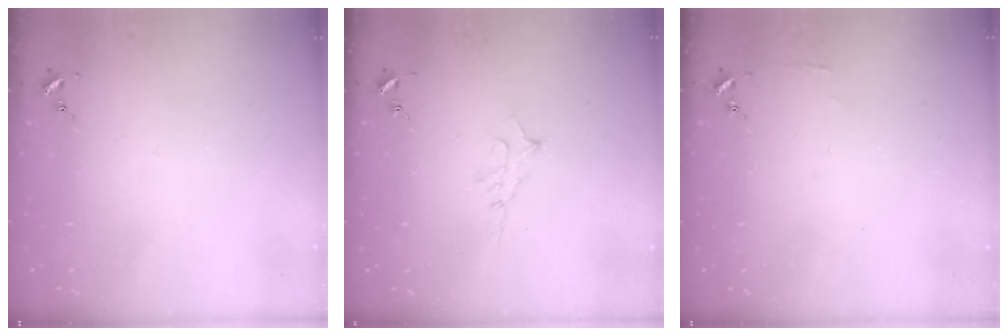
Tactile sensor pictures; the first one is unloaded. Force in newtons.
{"total": 5.2, "press": 5.1, "slide": 0.6}
{"total": 2.9, "press": 2.9, "slide": 0.3}